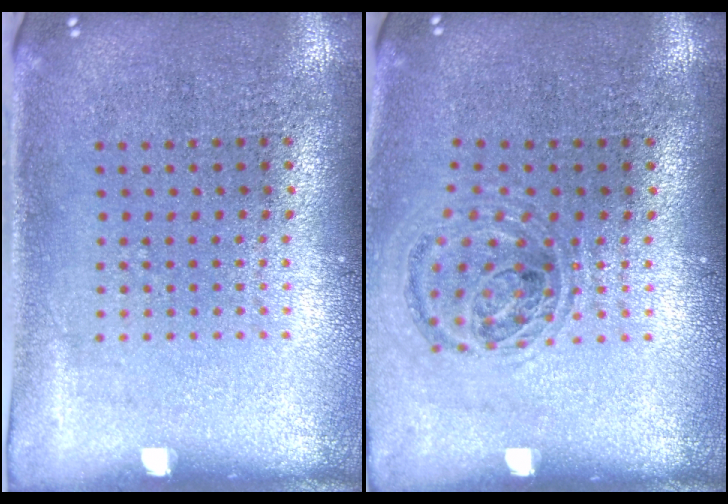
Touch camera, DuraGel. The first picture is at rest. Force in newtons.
{"total": 1.0, "press": 1.0, "slide": 0.1}